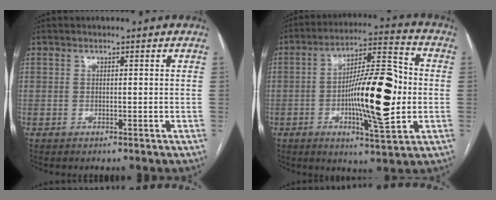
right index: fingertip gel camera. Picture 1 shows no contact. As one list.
[{"total": 16.4, "force": [-1.8, 3.4, 16.0], "torque": [-0.259, 0.012, -0.028]}]